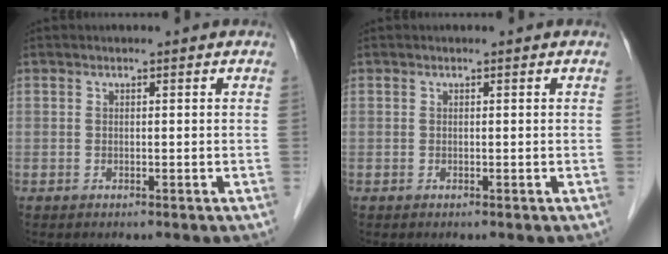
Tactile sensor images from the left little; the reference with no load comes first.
{"total": 0.0}